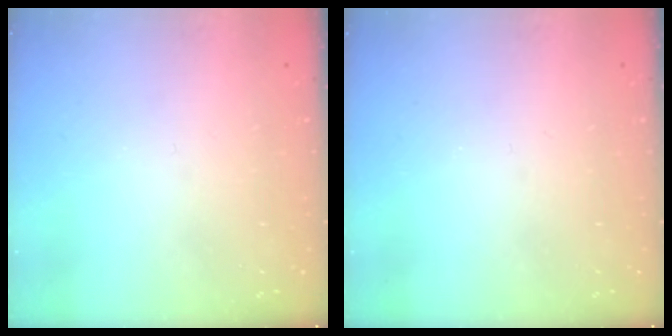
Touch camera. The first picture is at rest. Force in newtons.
{"total": 0.0}